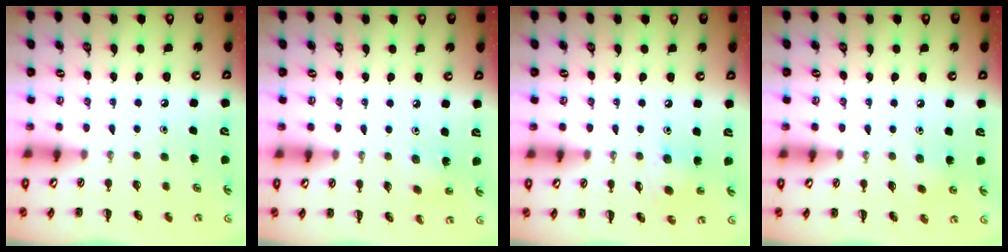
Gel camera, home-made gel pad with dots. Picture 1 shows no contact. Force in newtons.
{"total": 1.8, "press": 1.7, "slide": 0.7}
{"total": 5.8, "press": 5.7, "slide": 0.8}
{"total": 3.6, "press": 3.5, "slide": 1.1}